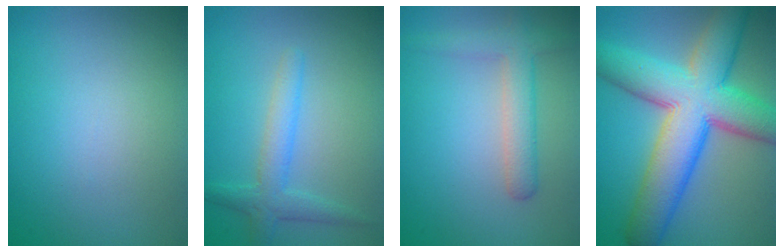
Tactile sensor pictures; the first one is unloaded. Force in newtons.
{"total": 2.8, "press": 2.7, "slide": 0.2}
{"total": 3.0, "press": 3.0, "slide": 0.2}
{"total": 11.8, "press": 11.8, "slide": 0.6}